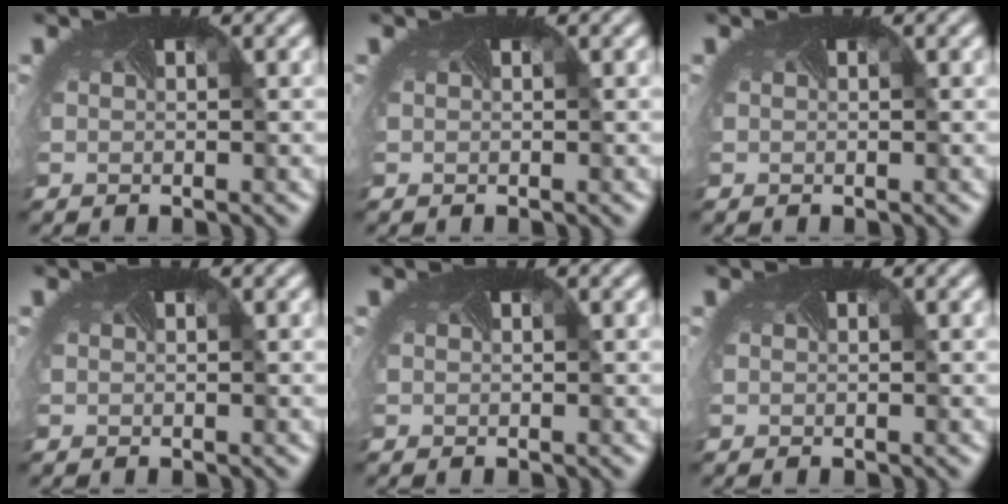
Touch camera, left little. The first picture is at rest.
{"total": 0.0}
{"total": 0.0}
{"total": 0.0}
{"total": 0.0}
{"total": 0.0}